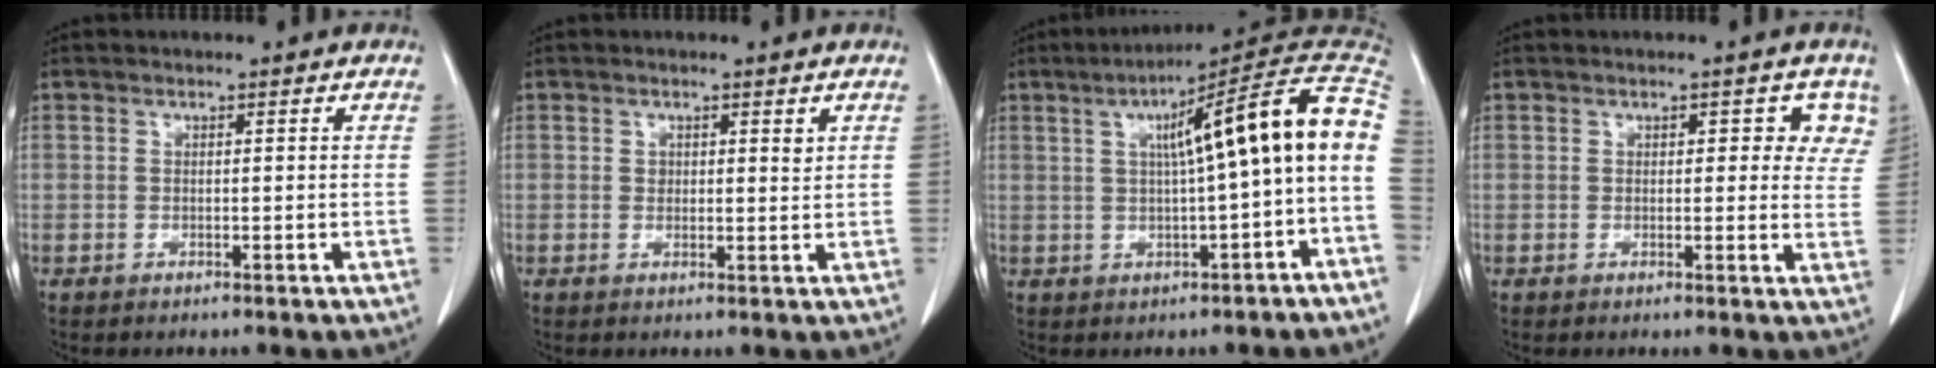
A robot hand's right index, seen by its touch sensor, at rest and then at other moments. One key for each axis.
{"total": 1.5, "fx": 0.8, "fy": 0.8, "fz": 1.0, "tx": -0.013, "ty": -0.004, "tz": 0.013}
{"total": 14.8, "fx": 1.4, "fy": 0.1, "fz": 14.8, "tx": -0.206, "ty": 0.040, "tz": 0.017}
{"total": 4.8, "fx": 2.4, "fy": 2.6, "fz": 3.2, "tx": -0.014, "ty": 0.004, "tz": 0.019}